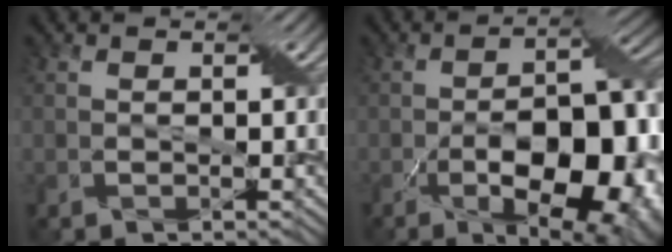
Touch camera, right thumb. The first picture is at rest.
{"total": 14.9, "force": [-5.2, 6.8, 12.2], "torque": [-0.166, -0.011, -0.078]}